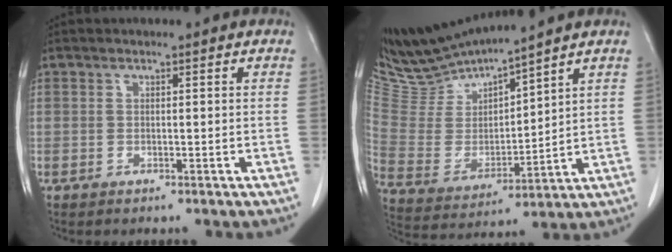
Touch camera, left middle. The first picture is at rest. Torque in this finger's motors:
{"motor_torque": [-0.12, -0.50, -0.12, 0.00]}